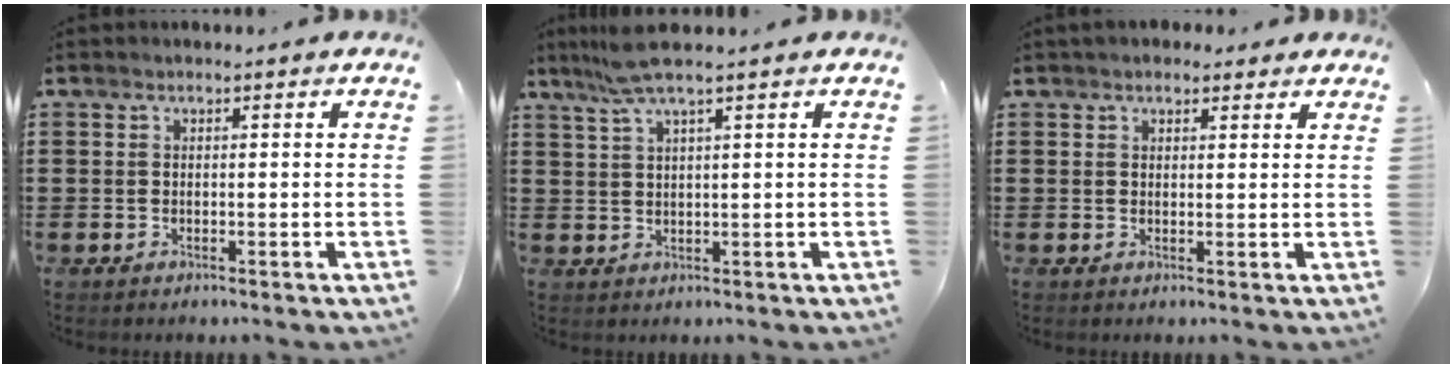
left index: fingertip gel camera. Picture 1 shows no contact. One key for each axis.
{"total": 4.6, "fx": 3.0, "fy": 0.0, "fz": 3.6, "tx": -0.076, "ty": 0.004, "tz": 0.055}
{"total": 2.2, "fx": 1.8, "fy": 1.2, "fz": 0.5, "tx": -0.007, "ty": 0.005, "tz": 0.032}